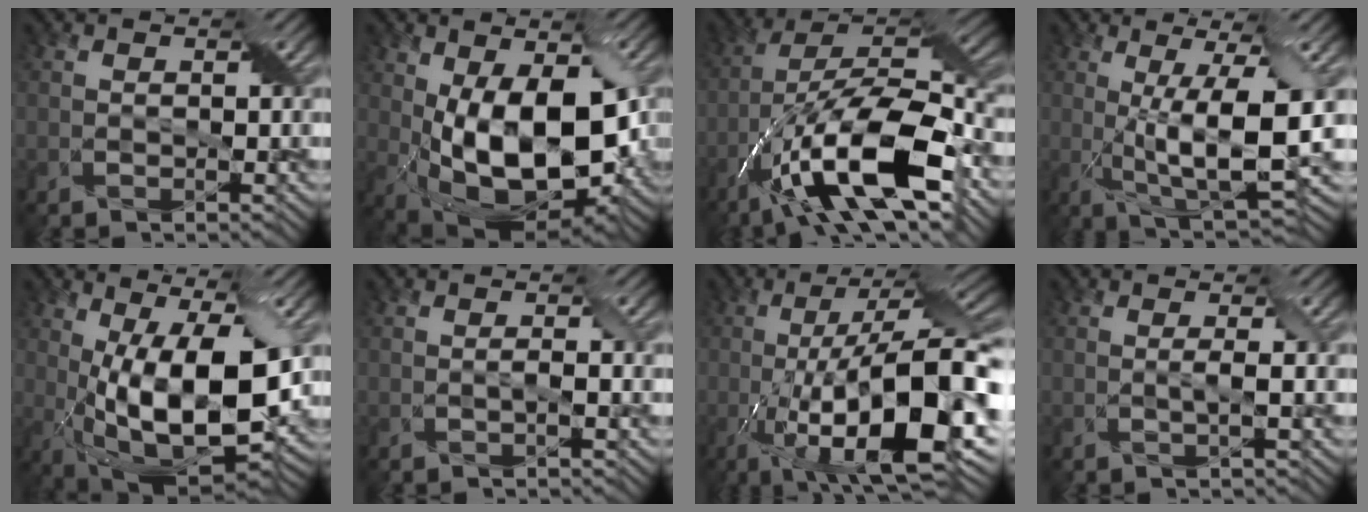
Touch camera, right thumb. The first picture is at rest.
{"total": 16.0, "force": [-1.0, 8.8, 13.3], "torque": [-0.221, -0.032, -0.006]}
{"total": 18.0, "force": [-8.7, 7.2, 14.0], "torque": [-0.259, -0.012, -0.165]}
{"total": 11.3, "force": [0.2, 2.7, 11.0], "torque": [-0.186, -0.005, 0.015]}
{"total": 16.8, "force": [-0.6, 7.6, 15.0], "torque": [-0.239, -0.016, -0.008]}
{"total": 0.7, "force": [-0.2, 0.0, 0.7], "torque": [-0.014, 0.001, -0.006]}
{"total": 18.4, "force": [-5.3, 6.2, 16.5], "torque": [-0.273, -0.002, -0.088]}
{"total": 1.2, "force": [0.0, 0.1, 1.2], "torque": [-0.025, 0.000, -0.006]}